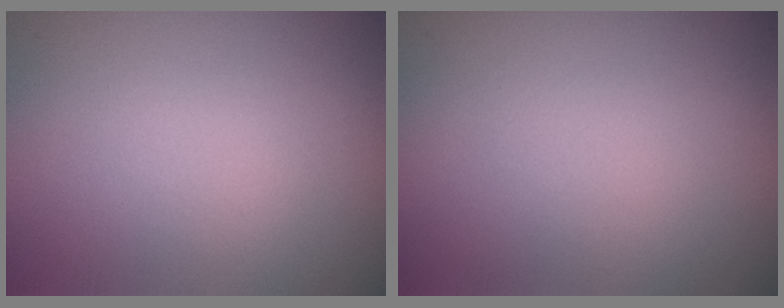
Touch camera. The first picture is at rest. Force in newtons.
{"total": 0.0}